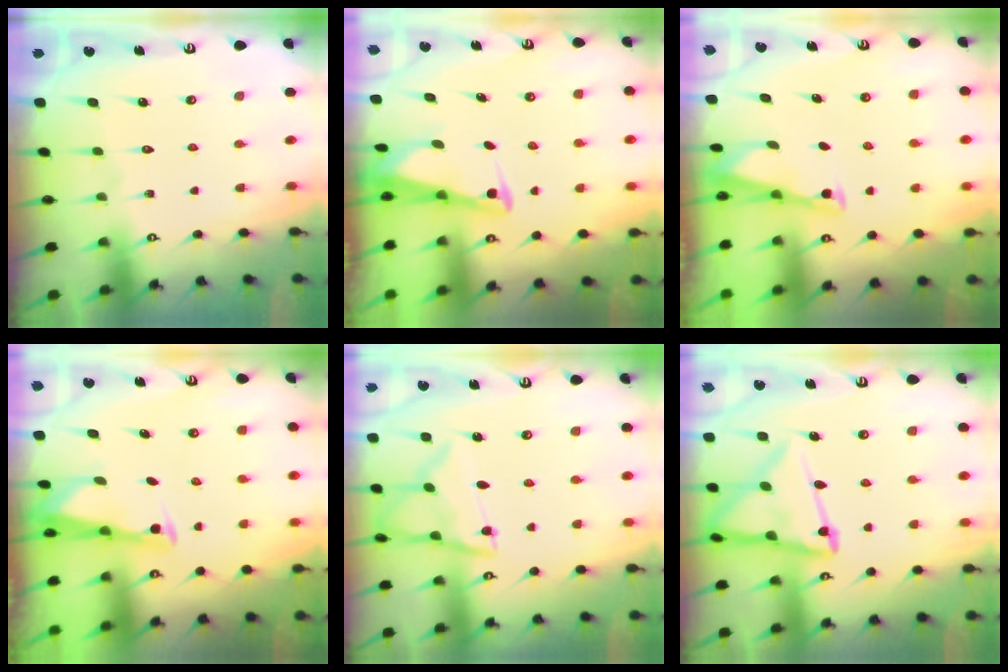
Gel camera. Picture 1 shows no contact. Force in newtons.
{"total": 3.0, "press": 3.0, "slide": 0.3}
{"total": 2.8, "press": 2.7, "slide": 0.3}
{"total": 2.4, "press": 2.4, "slide": 0.2}
{"total": 11.0, "press": 11.0, "slide": 0.4}
{"total": 14.2, "press": 14.2, "slide": 1.2}